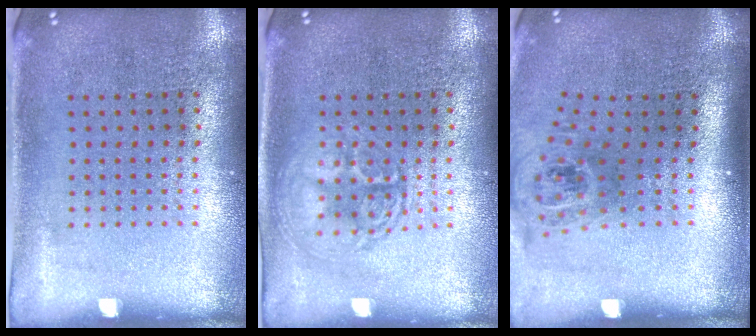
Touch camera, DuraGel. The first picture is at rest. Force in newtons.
{"total": 2.7, "press": 2.7, "slide": 0.3}
{"total": 1.7, "press": 1.2, "slide": 1.2}